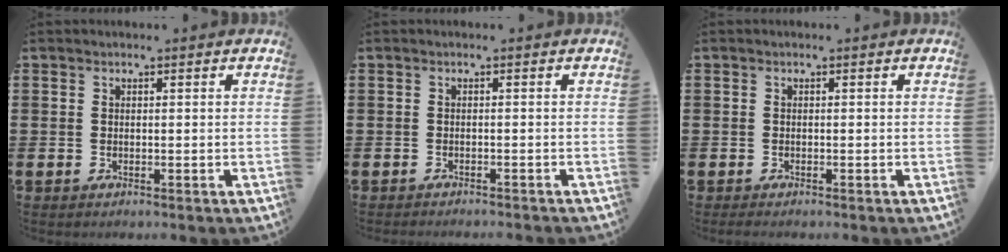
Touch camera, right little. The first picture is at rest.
{"total": 0.7, "force": [-0.7, -0.2, -0.1], "torque": [0.002, -0.001, -0.014]}
{"total": 0.0}